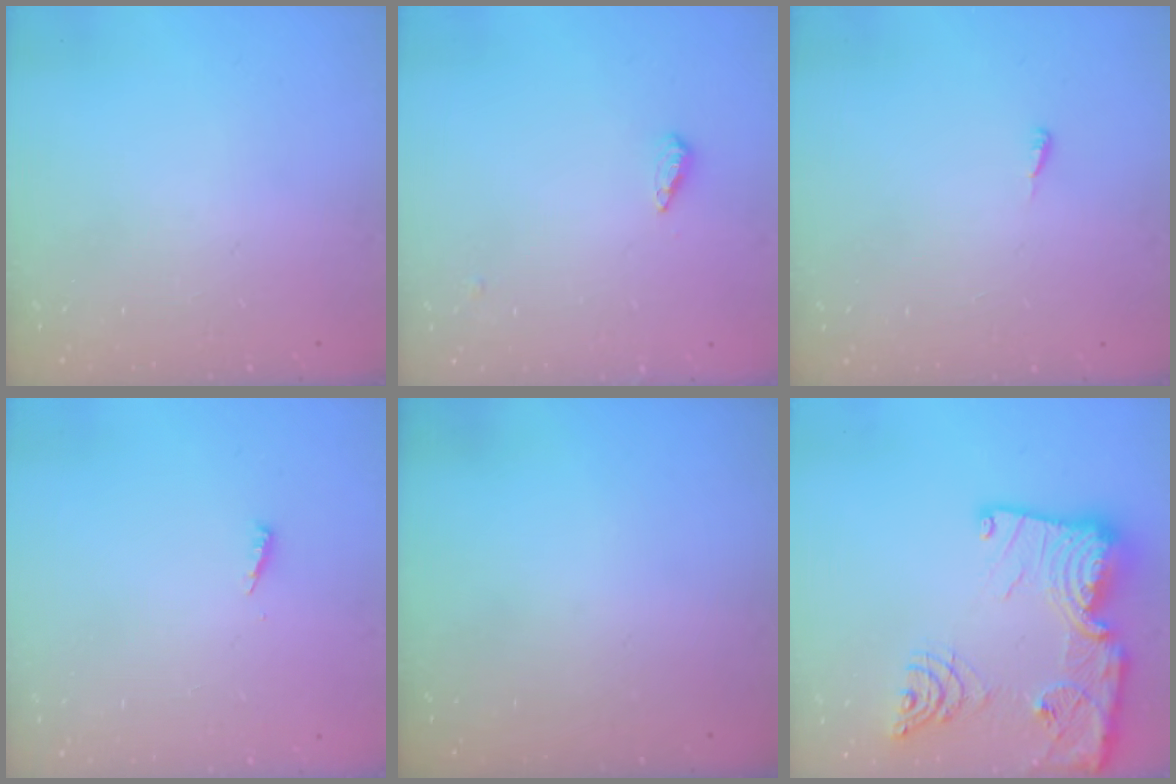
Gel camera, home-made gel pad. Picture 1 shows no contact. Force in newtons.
{"total": 3.5, "press": 3.5, "slide": 0.4}
{"total": 4.4, "press": 4.4, "slide": 0.5}
{"total": 3.5, "press": 3.4, "slide": 0.3}
{"total": 0.0}
{"total": 25.2, "press": 25.1, "slide": 2.6}